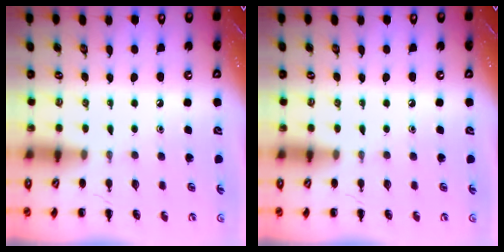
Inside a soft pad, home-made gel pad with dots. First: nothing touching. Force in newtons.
{"total": 0.0}